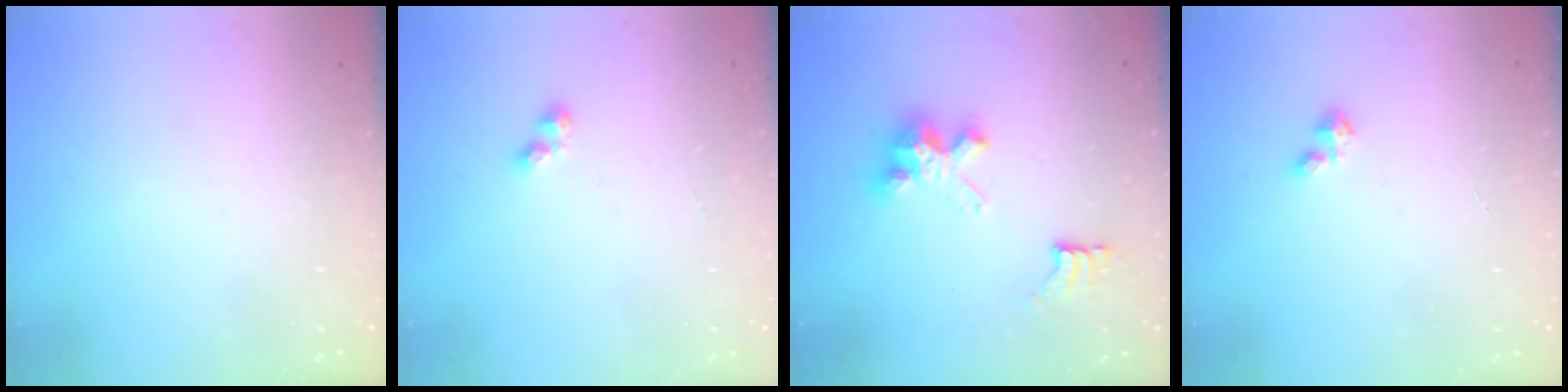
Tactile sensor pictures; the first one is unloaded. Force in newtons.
{"total": 2.7, "press": 2.7, "slide": 0.4}
{"total": 7.7, "press": 7.6, "slide": 0.4}
{"total": 1.7, "press": 1.6, "slide": 0.3}